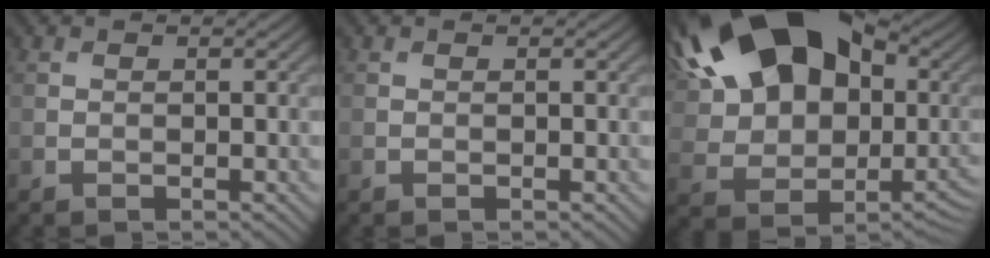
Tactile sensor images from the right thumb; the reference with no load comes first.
{"total": 0.0}
{"total": 21.5, "force": [7.5, 13.9, 14.5], "torque": [-0.278, 0.053, 0.140]}